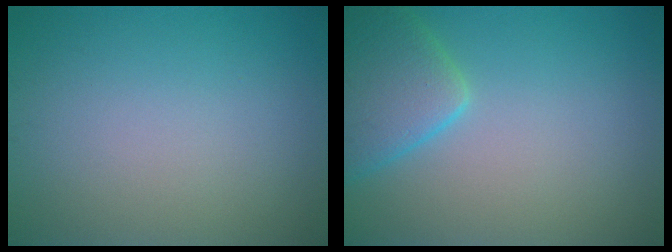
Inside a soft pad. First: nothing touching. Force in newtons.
{"total": 5.0, "press": 5.0, "slide": 0.4}